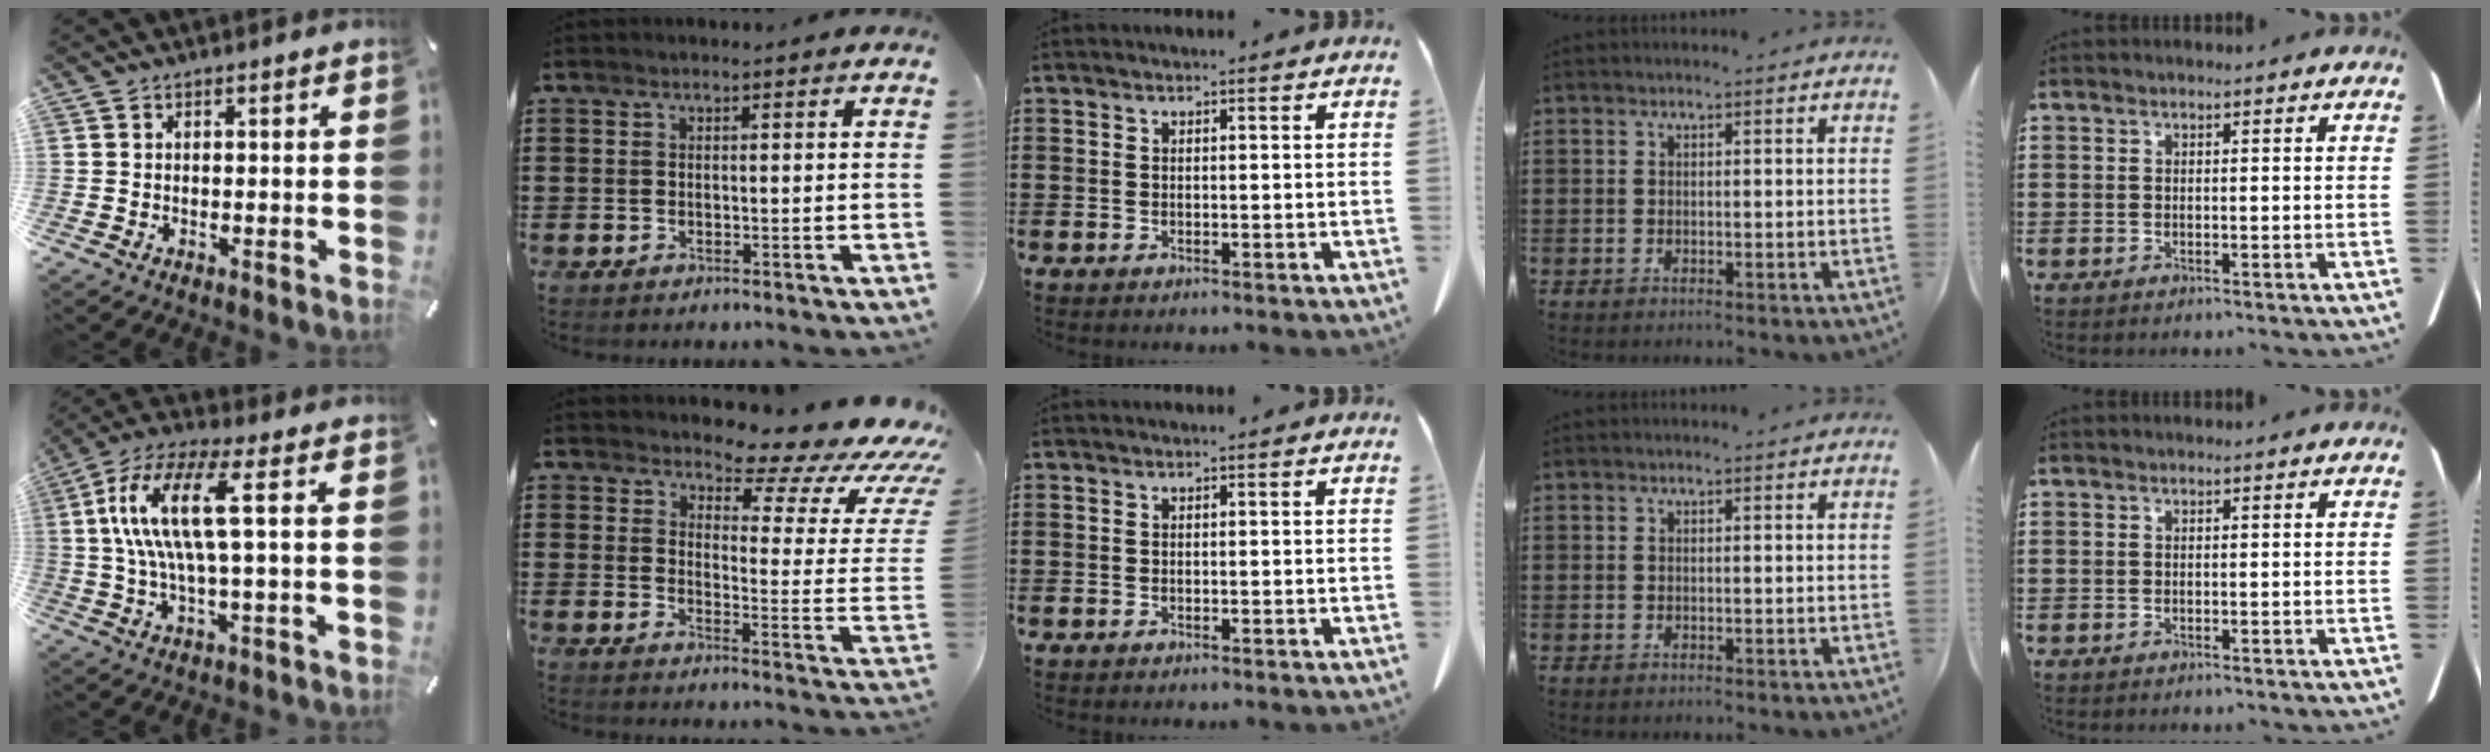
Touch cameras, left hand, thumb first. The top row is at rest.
{"thumb": {"total": 14.7, "force": [2.2, 4.0, 14.0], "torque": [-0.302, -0.010, 0.026]}, "index": {"total": 7.9, "force": [6.4, 2.4, 3.9], "torque": [-0.065, -0.049, 0.106]}}